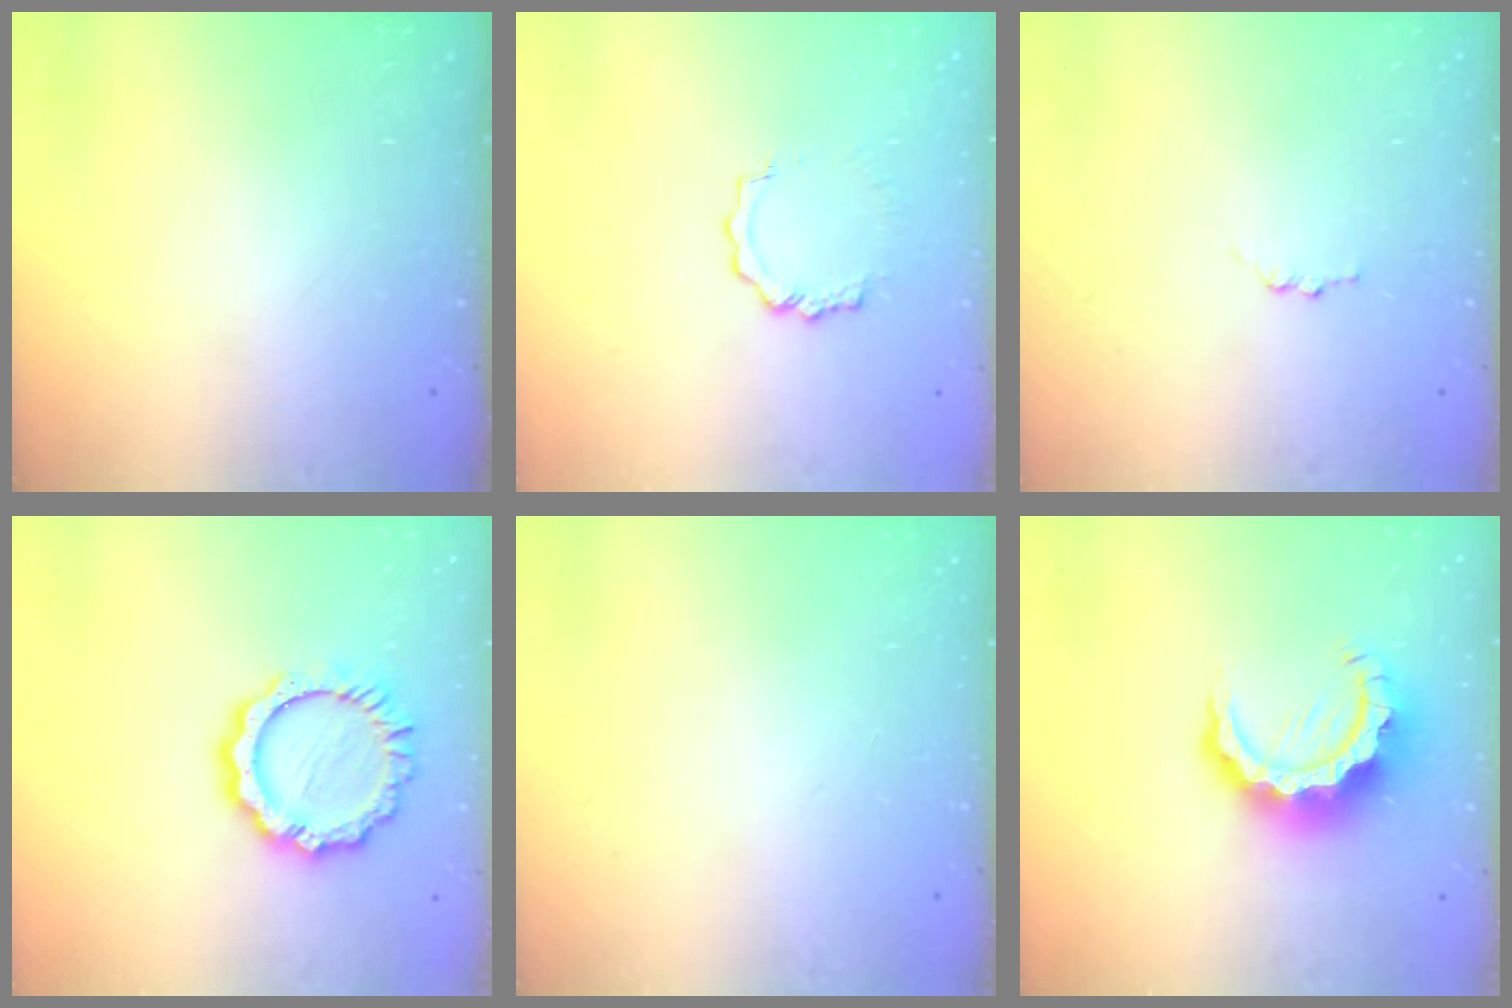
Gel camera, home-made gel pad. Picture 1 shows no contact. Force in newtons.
{"total": 5.7, "press": 5.7, "slide": 0.4}
{"total": 2.8, "press": 2.8, "slide": 0.3}
{"total": 11.3, "press": 11.2, "slide": 1.1}
{"total": 0.0}
{"total": 11.1, "press": 11.1, "slide": 0.9}